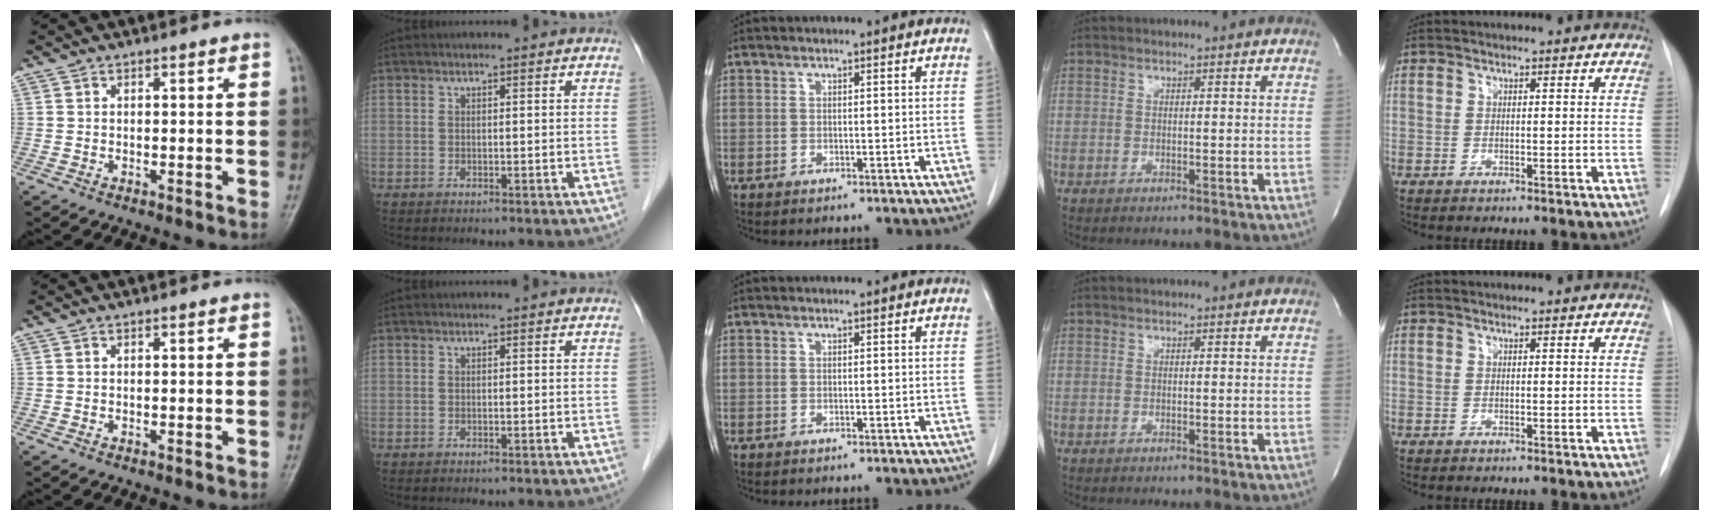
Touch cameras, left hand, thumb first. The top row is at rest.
{}